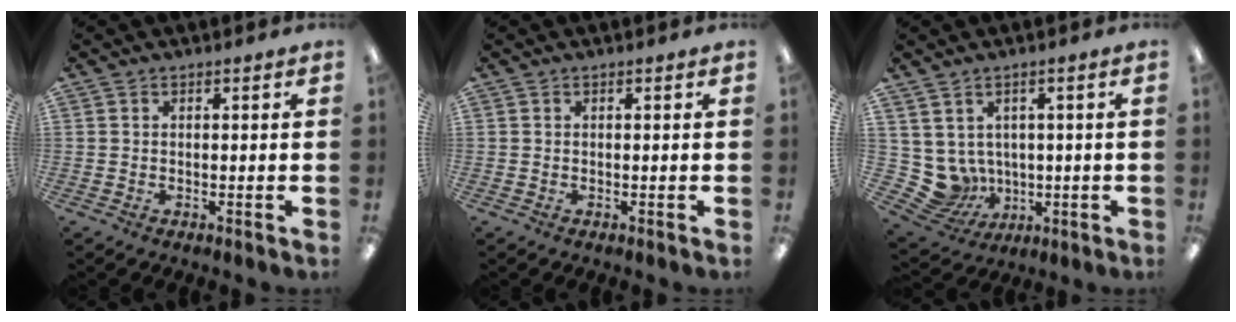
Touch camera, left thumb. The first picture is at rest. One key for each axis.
{"total": 0.0}
{"total": 6.9, "fx": 1.1, "fy": 6.6, "fz": 1.9, "tx": -0.075, "ty": -0.018, "tz": 0.031}